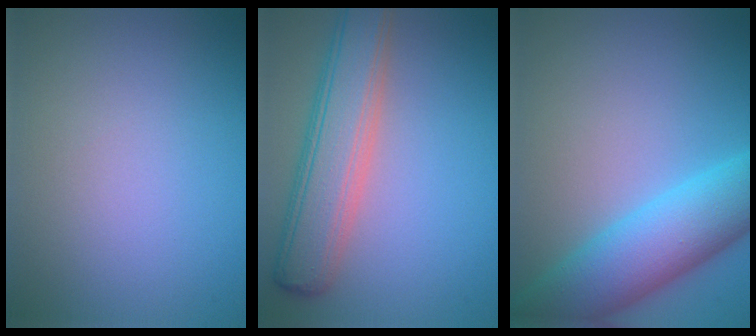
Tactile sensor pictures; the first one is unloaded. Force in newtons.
{"total": 6.5, "press": 6.5, "slide": 0.5}
{"total": 8.2, "press": 8.2, "slide": 0.2}